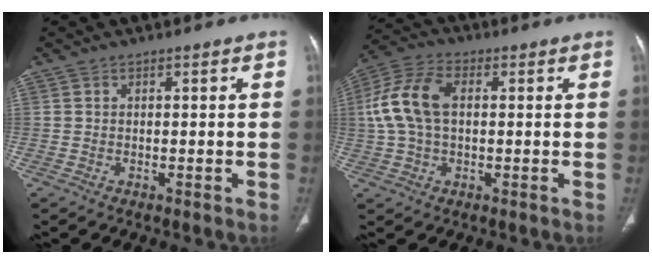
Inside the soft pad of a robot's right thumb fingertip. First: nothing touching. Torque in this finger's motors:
{"motor_torque": [-0.15, 0.53, 0.45, -0.44, 0.45]}